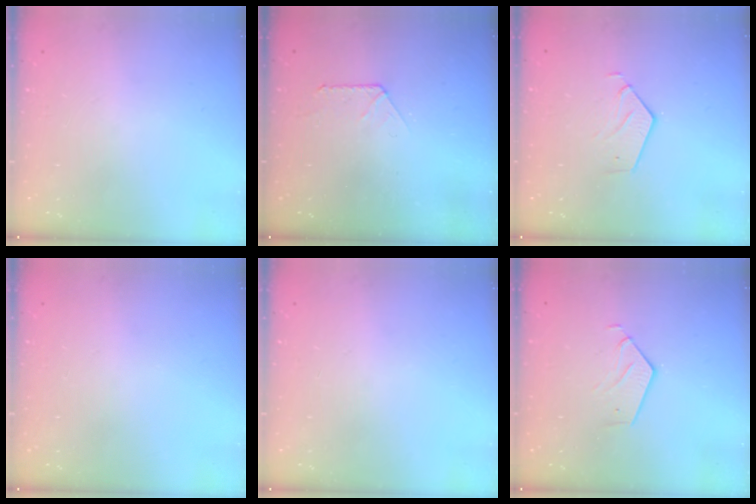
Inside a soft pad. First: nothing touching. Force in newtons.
{"total": 4.5, "press": 4.5, "slide": 0.4}
{"total": 3.8, "press": 3.8, "slide": 0.3}
{"total": 0.0}
{"total": 0.0}
{"total": 3.6, "press": 3.6, "slide": 0.3}